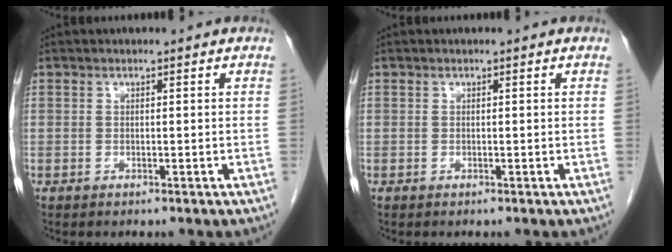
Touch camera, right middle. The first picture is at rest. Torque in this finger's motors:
{"motor_torque": [-0.02, 0.02, -0.02, -0.01]}